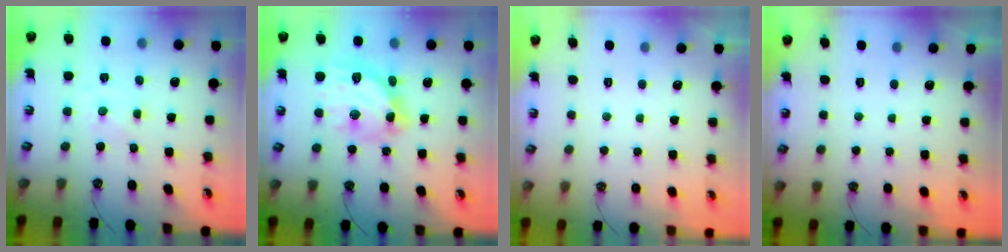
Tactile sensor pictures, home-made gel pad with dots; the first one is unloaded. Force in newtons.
{"total": 15.6, "press": 15.5, "slide": 1.3}
{"total": 0.0}
{"total": 0.0}